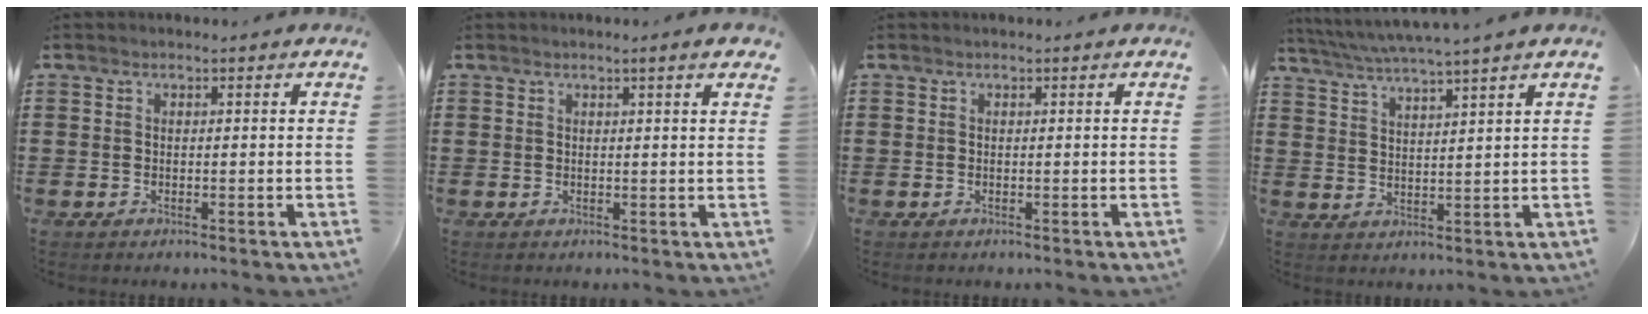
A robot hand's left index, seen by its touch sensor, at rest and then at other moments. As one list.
[{"total": 2.2, "force": [1.3, 0.0, 1.8], "torque": [-0.035, 0.000, 0.023]}, {"total": 0.0}, {"total": 3.5, "force": [3.1, -0.8, 1.3], "torque": [-0.039, -0.021, 0.051]}]